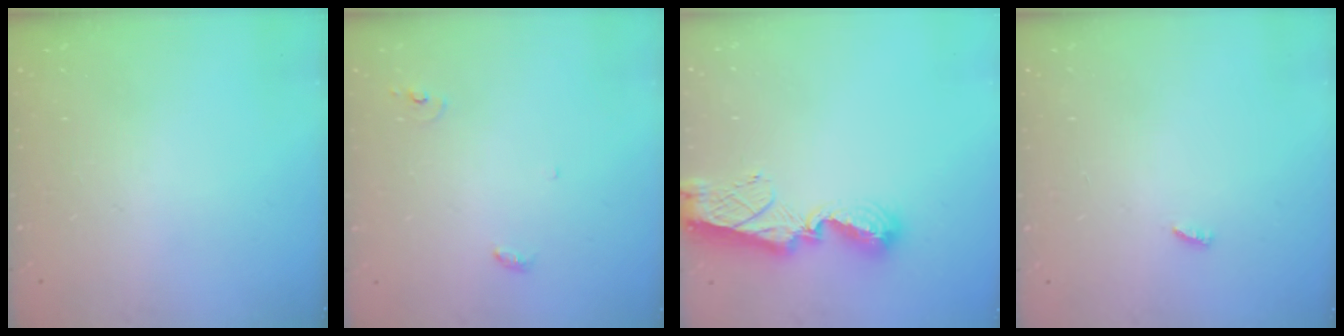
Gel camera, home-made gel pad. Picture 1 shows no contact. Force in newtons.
{"total": 3.6, "press": 3.6, "slide": 0.2}
{"total": 10.2, "press": 10.1, "slide": 1.1}
{"total": 1.9, "press": 1.9, "slide": 0.3}